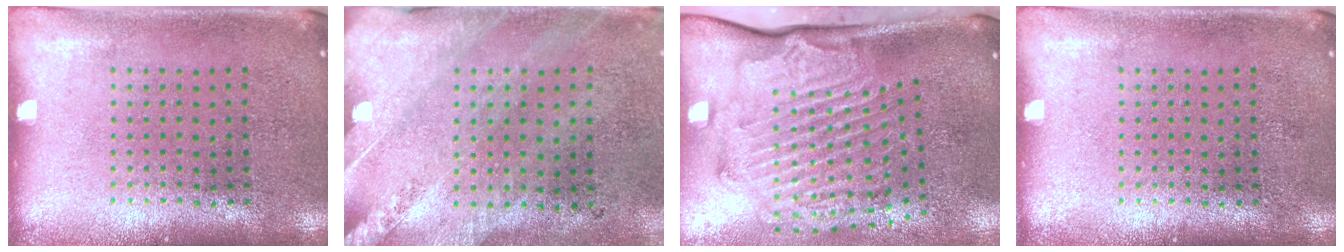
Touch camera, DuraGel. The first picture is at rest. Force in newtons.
{"total": 2.5, "press": 2.0, "slide": 1.4}
{"total": 2.5, "press": 2.2, "slide": 1.2}
{"total": 0.0}